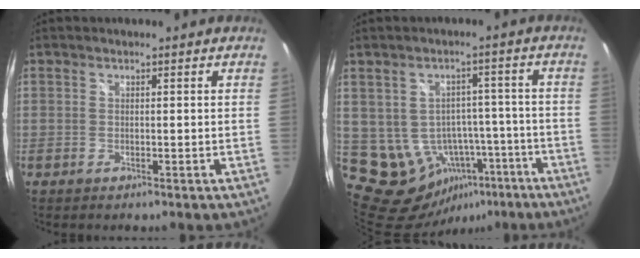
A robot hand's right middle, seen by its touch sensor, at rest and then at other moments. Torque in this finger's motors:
{"motor_torque": [-0.20, 0.07, 0.04, 0.01]}